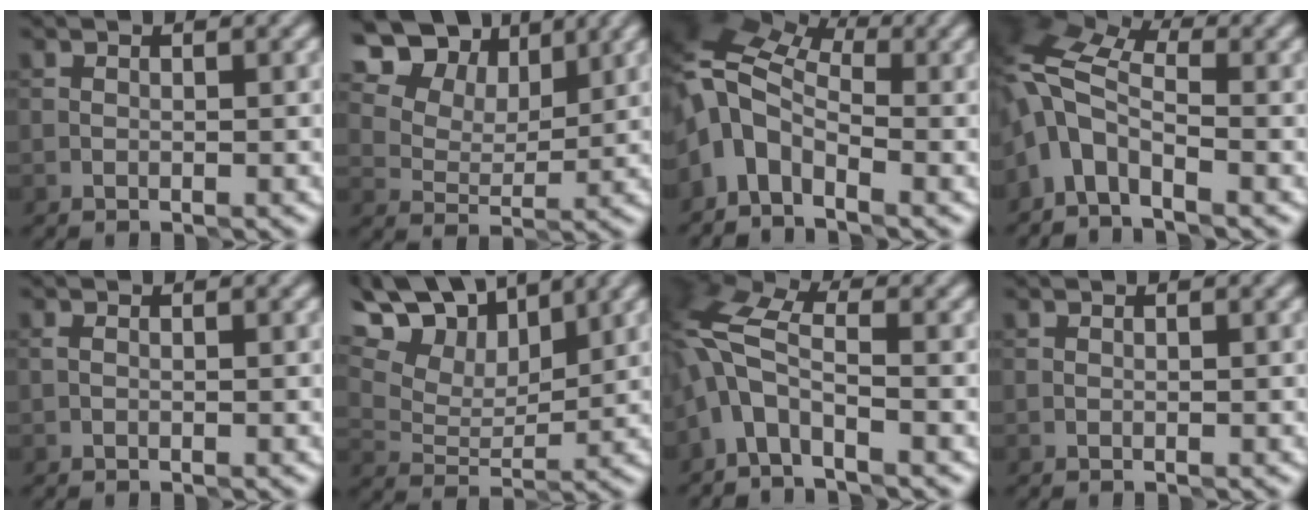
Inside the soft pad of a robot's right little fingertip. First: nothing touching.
{"total": 12.5, "force": [7.8, 7.6, 6.1], "torque": [-0.115, 0.022, 0.145]}
{"total": 7.6, "force": [-0.2, 4.5, 6.1], "torque": [-0.125, 0.020, -0.030]}
{"total": 5.8, "force": [-1.7, 3.2, 4.6], "torque": [-0.092, 0.015, -0.052]}
{"total": 0.0}
{"total": 14.2, "force": [9.9, 7.2, 7.3], "torque": [-0.155, 0.045, 0.167]}
{"total": 5.2, "force": [-2.2, 2.3, 4.0], "torque": [-0.087, 0.015, -0.056]}
{"total": 0.0}